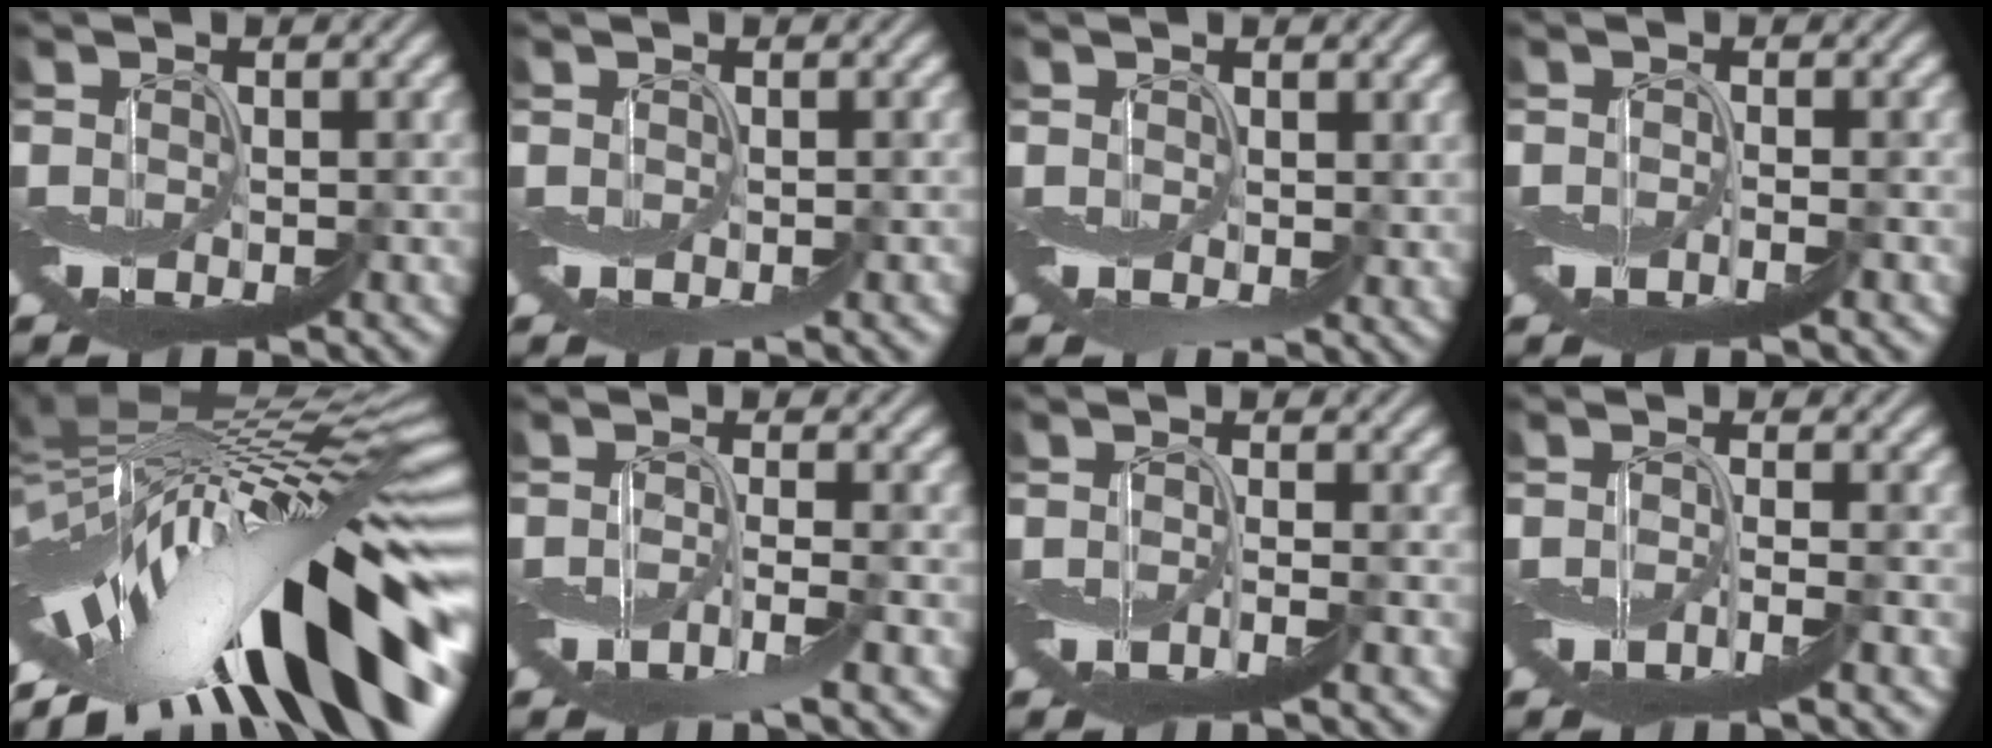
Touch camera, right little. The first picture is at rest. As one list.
[{"total": 0.7, "force": [-0.4, 0.1, 0.6], "torque": [-0.010, -0.001, -0.003]}, {"total": 2.2, "force": [0.4, 1.5, 1.5], "torque": [-0.024, -0.004, 0.009]}, {"total": 1.0, "force": [-0.3, 0.0, 0.9], "torque": [-0.020, -0.003, -0.007]}, {"total": 16.4, "force": [-4.8, 6.2, 14.4], "torque": [-0.205, 0.013, -0.086]}, {"total": 3.0, "force": [-1.1, 0.7, 2.7], "torque": [-0.048, -0.002, -0.024]}, {"total": 1.6, "force": [-0.6, 0.1, 1.5], "torque": [-0.029, -0.003, -0.011]}, {"total": 2.3, "force": [-0.8, 0.3, 2.1], "torque": [-0.039, -0.002, -0.016]}]